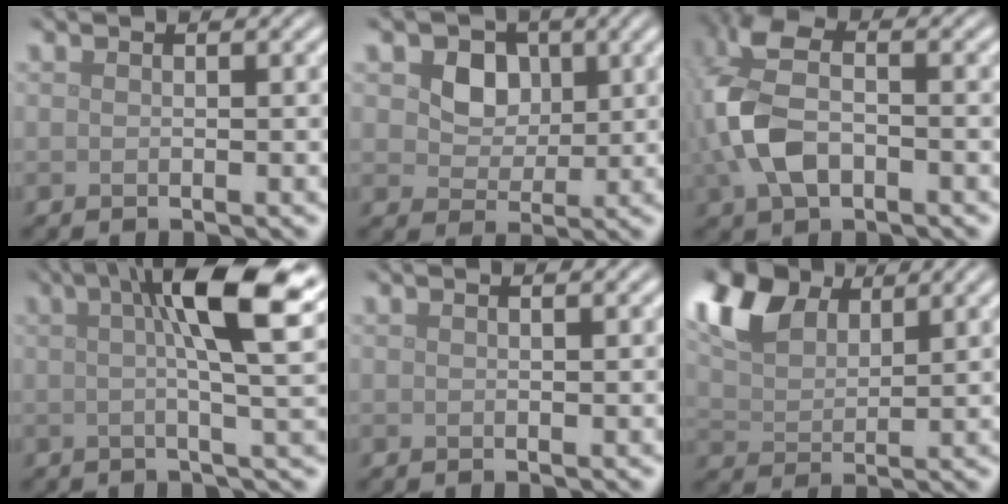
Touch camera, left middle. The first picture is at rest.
{"total": 3.6, "force": [1.1, 2.9, 1.7], "torque": [-0.036, -0.012, 0.012]}
{"total": 6.6, "force": [-1.1, 4.0, 5.2], "torque": [-0.126, 0.010, -0.032]}
{"total": 9.5, "force": [2.6, 2.0, 8.9], "torque": [-0.108, 0.014, 0.032]}
{"total": 0.8, "force": [0.5, 0.2, 0.6], "torque": [-0.008, 0.002, 0.002]}
{"total": 8.0, "force": [5.2, 4.1, 4.5], "torque": [-0.112, 0.022, 0.101]}